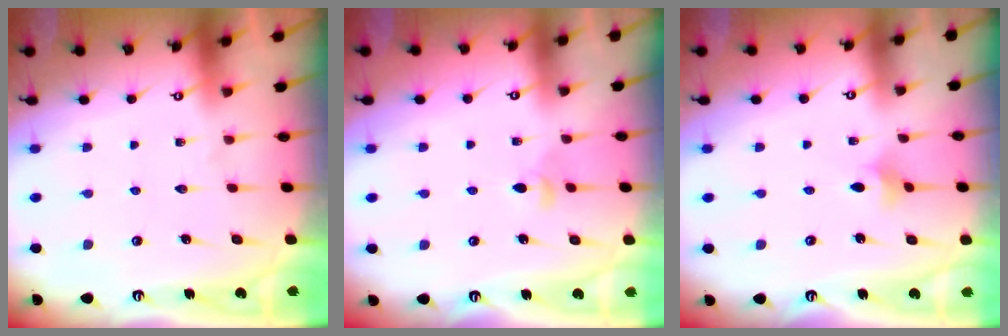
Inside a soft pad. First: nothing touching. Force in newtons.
{"total": 3.0, "press": 3.0, "slide": 0.6}
{"total": 2.5, "press": 2.4, "slide": 0.6}